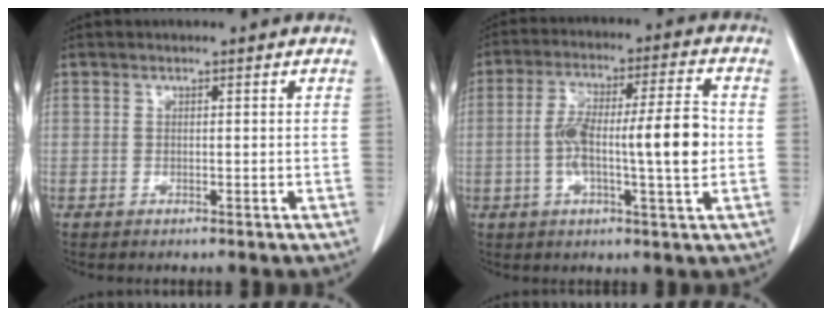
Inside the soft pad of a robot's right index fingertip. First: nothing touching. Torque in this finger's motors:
{"motor_torque": [1.36, -0.28, 0.41, 0.17]}